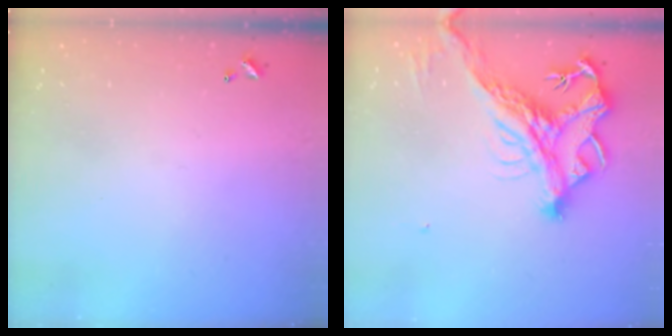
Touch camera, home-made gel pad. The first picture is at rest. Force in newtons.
{"total": 6.6, "press": 6.3, "slide": 1.9}